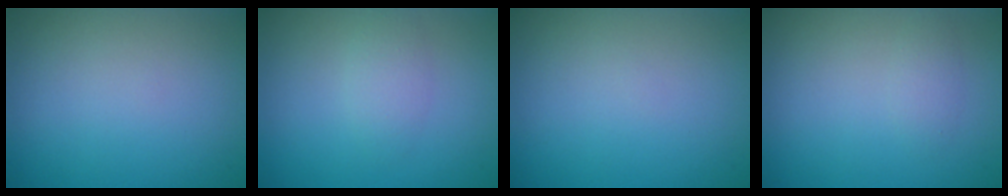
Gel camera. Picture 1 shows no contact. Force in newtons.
{"total": 1.7, "press": 1.7, "slide": 0.0}
{"total": 0.0}
{"total": 1.0, "press": 1.0, "slide": 0.0}